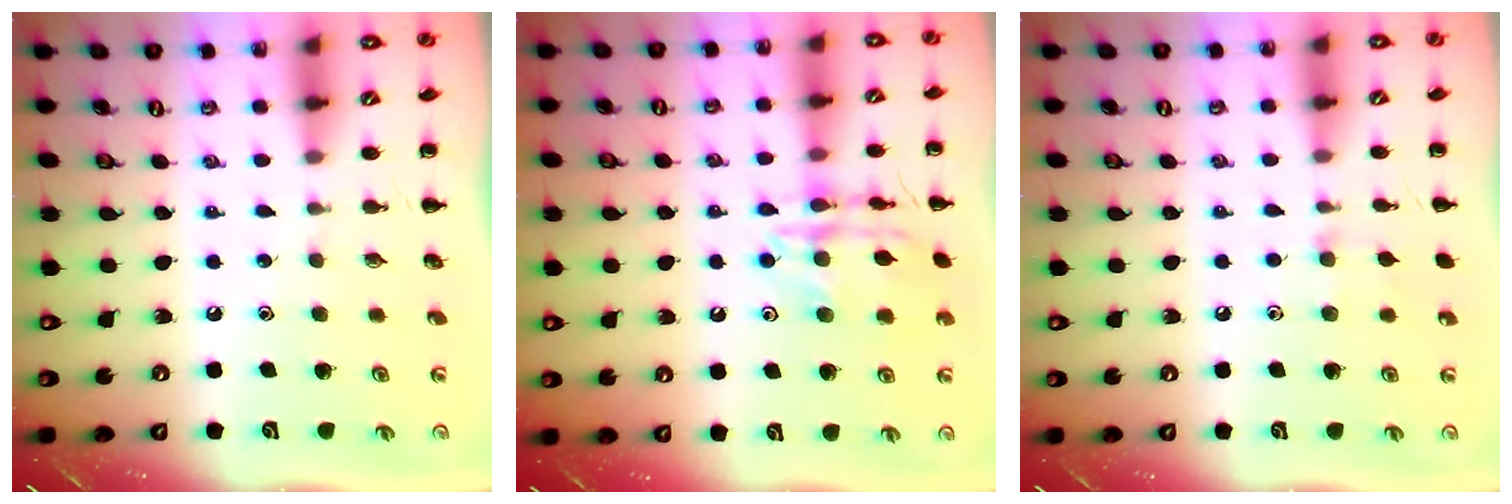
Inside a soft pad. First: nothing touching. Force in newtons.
{"total": 15.2, "press": 15.2, "slide": 0.8}
{"total": 6.1, "press": 5.8, "slide": 1.9}